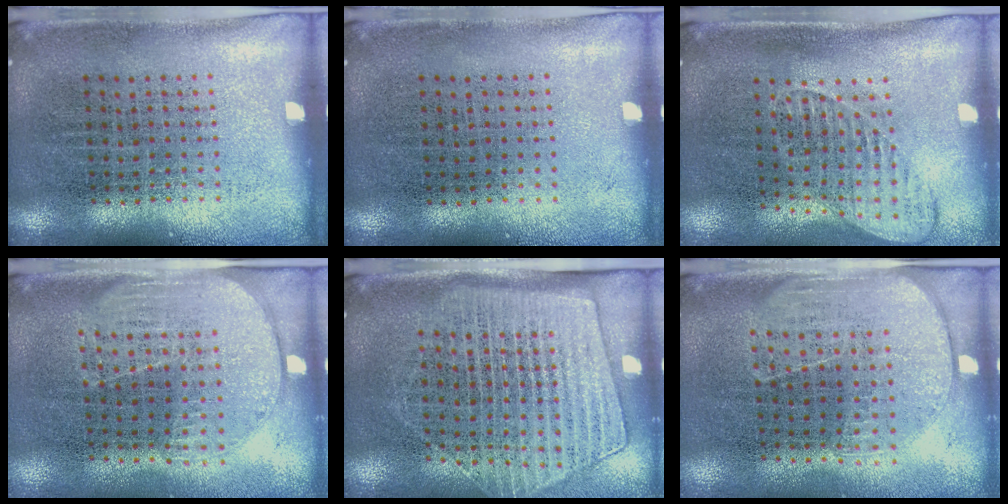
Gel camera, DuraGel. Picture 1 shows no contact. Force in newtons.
{"total": 0.0}
{"total": 1.4, "press": 1.2, "slide": 0.8}
{"total": 1.7, "press": 1.4, "slide": 0.8}
{"total": 1.9, "press": 1.6, "slide": 1.0}
{"total": 1.7, "press": 1.5, "slide": 0.9}